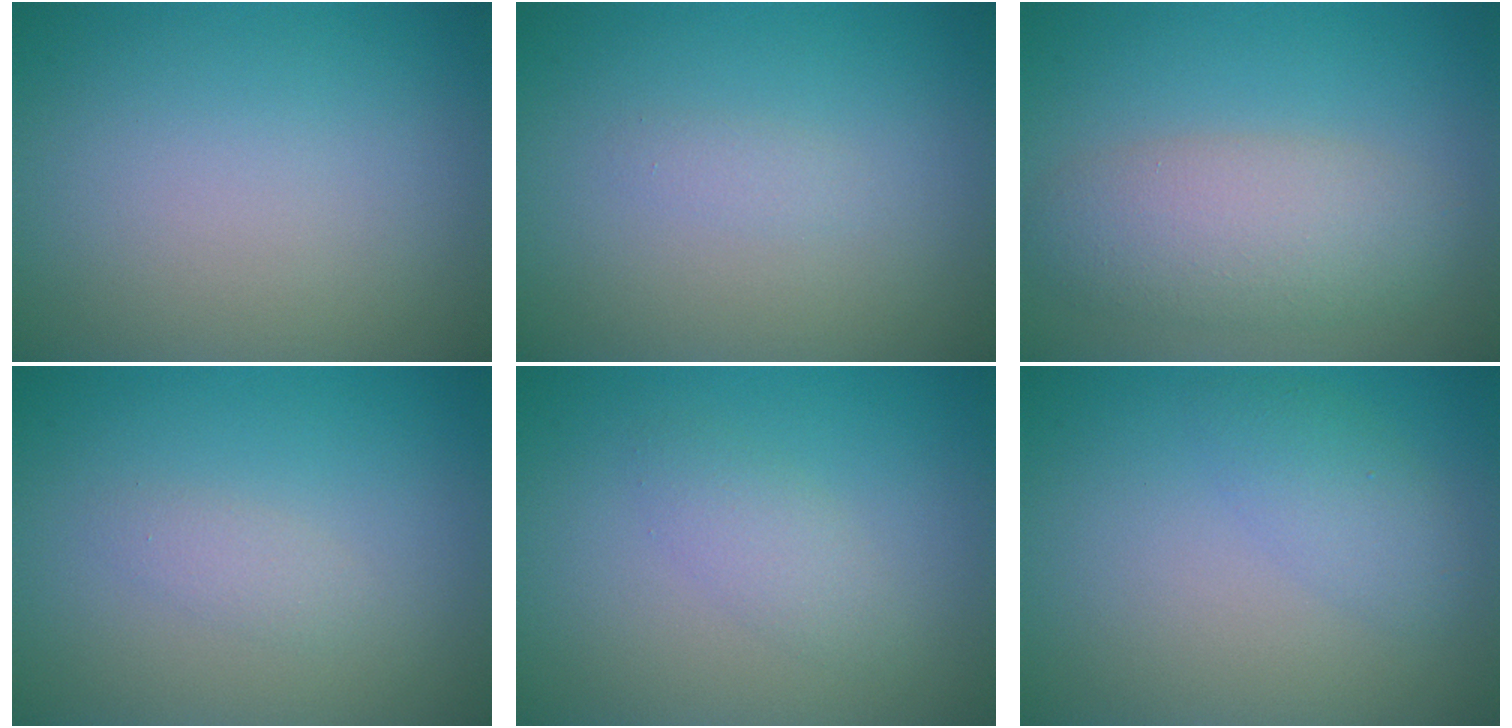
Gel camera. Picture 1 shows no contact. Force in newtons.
{"total": 0.8, "press": 0.8, "slide": 0.0}
{"total": 5.0, "press": 5.0, "slide": 0.3}
{"total": 1.1, "press": 1.1, "slide": 0.0}
{"total": 1.8, "press": 1.8, "slide": 0.1}
{"total": 2.1, "press": 2.1, "slide": 0.1}